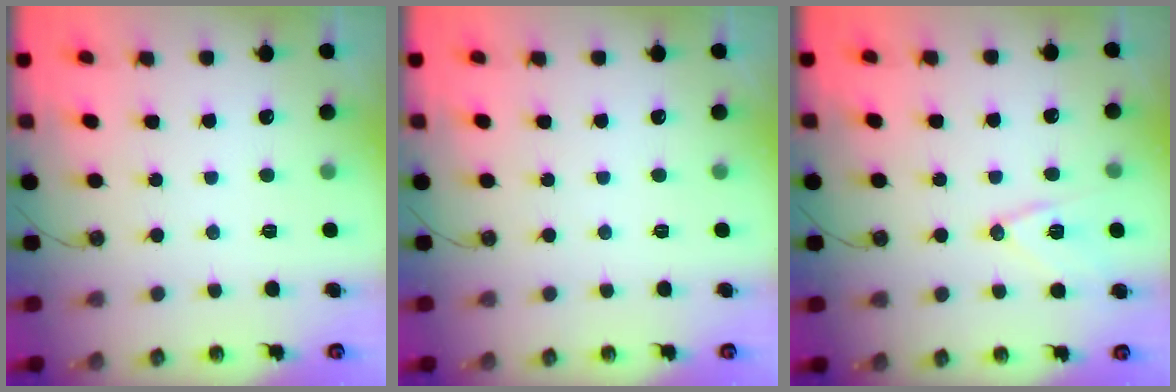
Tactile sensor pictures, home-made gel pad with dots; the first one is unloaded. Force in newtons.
{"total": 0.0}
{"total": 10.9, "press": 10.6, "slide": 2.6}